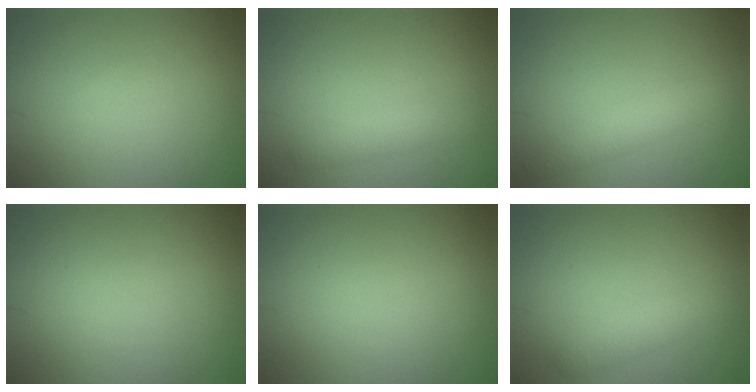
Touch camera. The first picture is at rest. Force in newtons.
{"total": 1.6, "press": 1.6, "slide": 0.0}
{"total": 2.8, "press": 2.8, "slide": 0.1}
{"total": 0.0}
{"total": 0.0}
{"total": 2.4, "press": 2.3, "slide": 0.1}